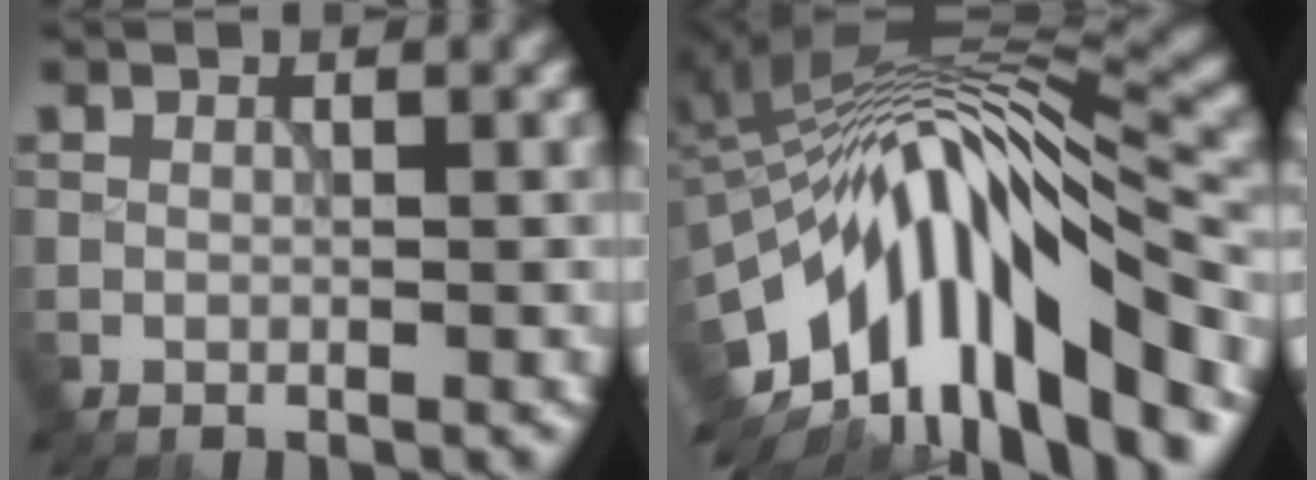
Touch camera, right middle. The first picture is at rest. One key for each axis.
{"total": 14.0, "fx": -5.4, "fy": 5.2, "fz": 11.9, "tx": -0.199, "ty": 0.021, "tz": -0.082}